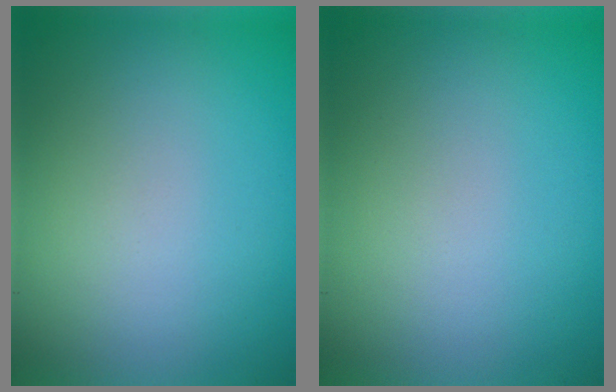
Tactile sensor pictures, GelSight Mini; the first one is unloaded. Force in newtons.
{"total": 0.0}